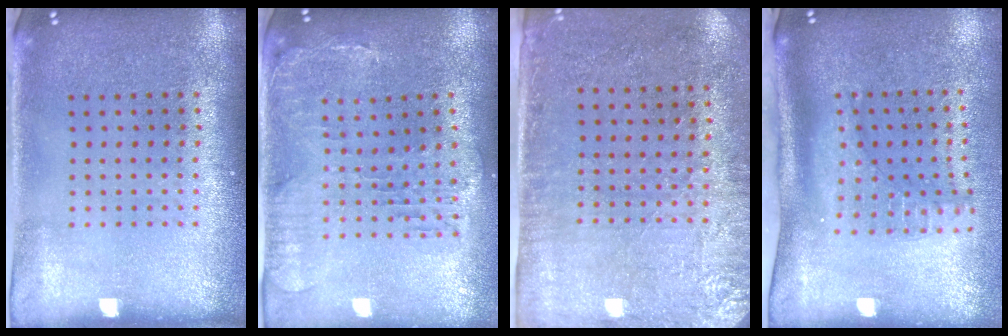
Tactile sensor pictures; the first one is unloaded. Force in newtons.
{"total": 0.7, "press": 0.6, "slide": 0.2}
{"total": 2.8, "press": 2.3, "slide": 1.5}
{"total": 2.2, "press": 1.6, "slide": 1.5}